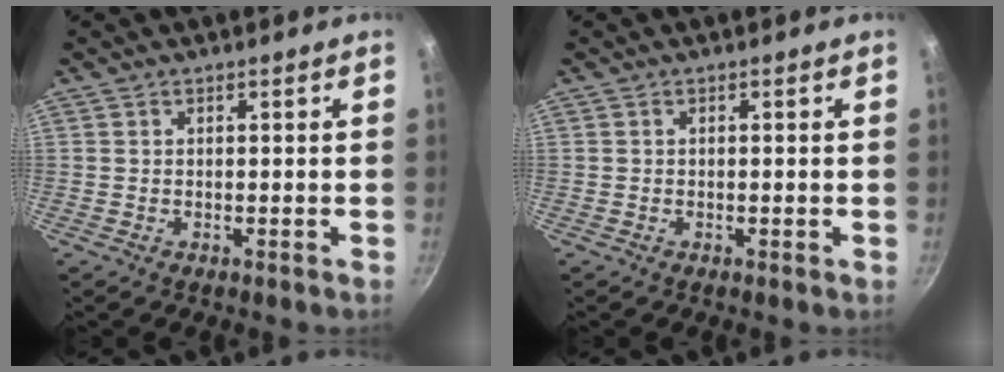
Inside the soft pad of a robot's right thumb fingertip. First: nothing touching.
{"total": 0.0}